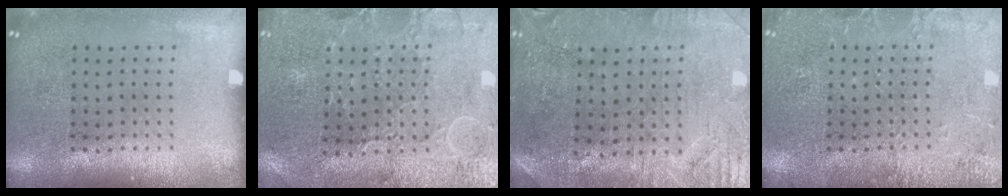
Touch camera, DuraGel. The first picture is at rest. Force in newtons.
{"total": 0.7, "press": 0.5, "slide": 0.4}
{"total": 0.8, "press": 0.6, "slide": 0.5}
{"total": 2.8, "press": 2.8, "slide": 0.4}